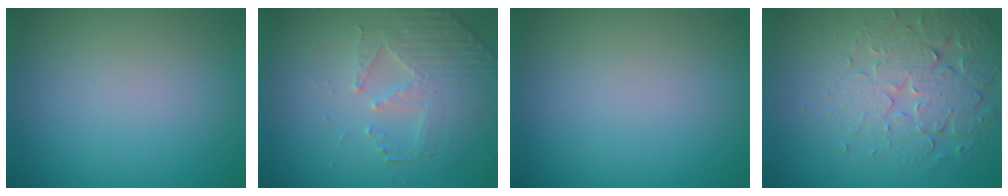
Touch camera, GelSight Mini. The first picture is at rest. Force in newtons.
{"total": 4.8, "press": 3.7, "slide": 3.1}
{"total": 0.0}
{"total": 5.0, "press": 4.4, "slide": 2.3}